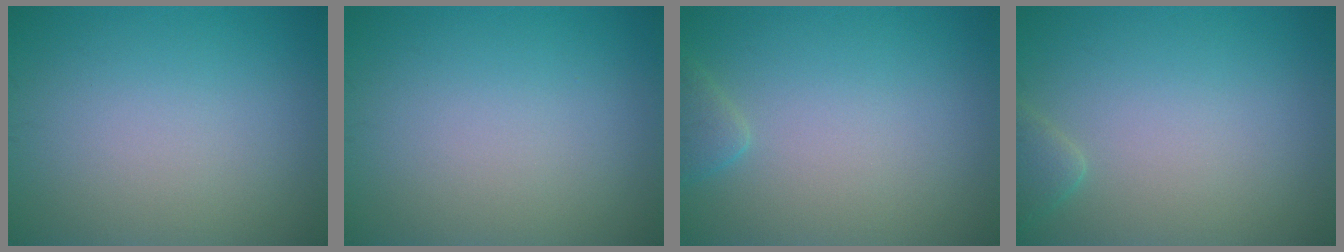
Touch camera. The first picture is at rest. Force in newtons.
{"total": 0.0}
{"total": 1.3, "press": 1.3, "slide": 0.1}
{"total": 1.4, "press": 1.4, "slide": 0.2}